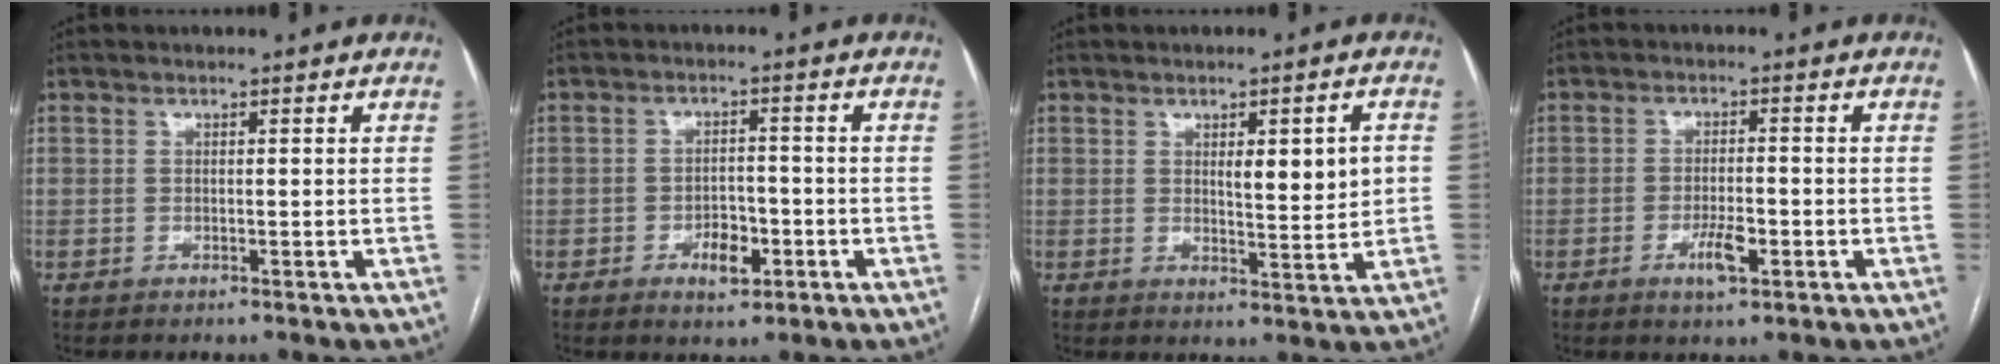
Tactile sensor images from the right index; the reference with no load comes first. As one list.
[{"total": 4.2, "force": [-1.8, 2.2, 3.0], "torque": [-0.043, 0.005, -0.025]}, {"total": 5.8, "force": [1.2, 1.1, 5.6], "torque": [-0.082, -0.005, 0.020]}, {"total": 4.0, "force": [-1.8, 1.1, 3.5], "torque": [-0.065, 0.000, -0.028]}]